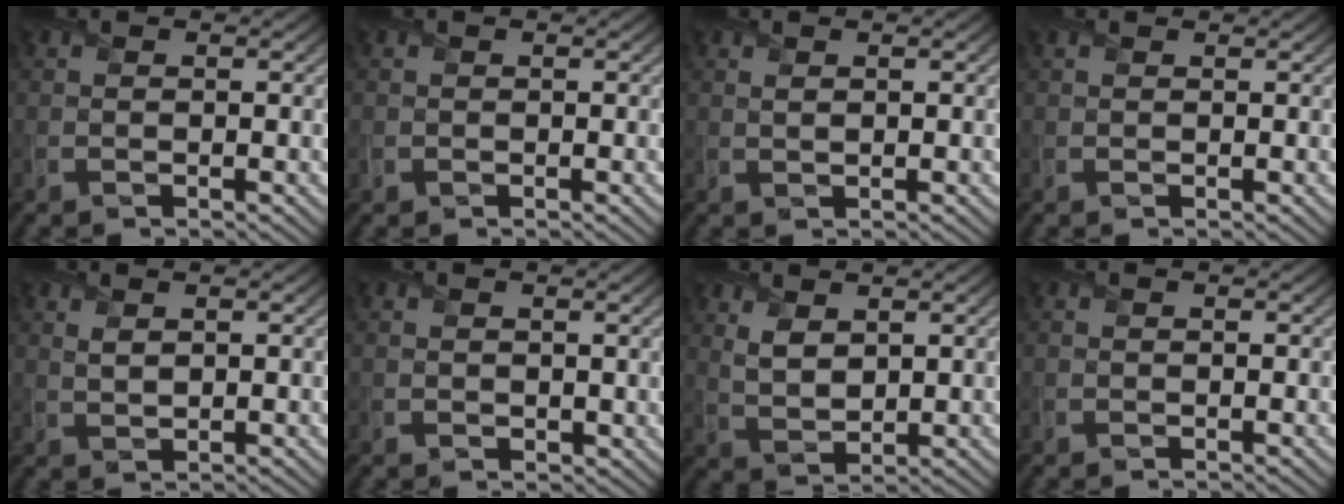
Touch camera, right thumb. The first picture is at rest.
{"total": 0.9, "force": [-0.2, 0.8, 0.2], "torque": [-0.006, -0.005, -0.007]}
{"total": 0.8, "force": [0.5, 0.2, 0.6], "torque": [-0.016, 0.002, 0.010]}
{"total": 0.8, "force": [0.7, 0.2, 0.2], "torque": [-0.010, 0.005, 0.010]}
{"total": 1.5, "force": [0.8, 0.6, 1.1], "torque": [-0.032, -0.001, 0.021]}
{"total": 0.7, "force": [0.2, 0.6, 0.4], "torque": [-0.010, -0.005, 0.006]}
{"total": 3.8, "force": [1.8, 1.9, 2.7], "torque": [-0.069, -0.005, 0.042]}
{"total": 0.0}